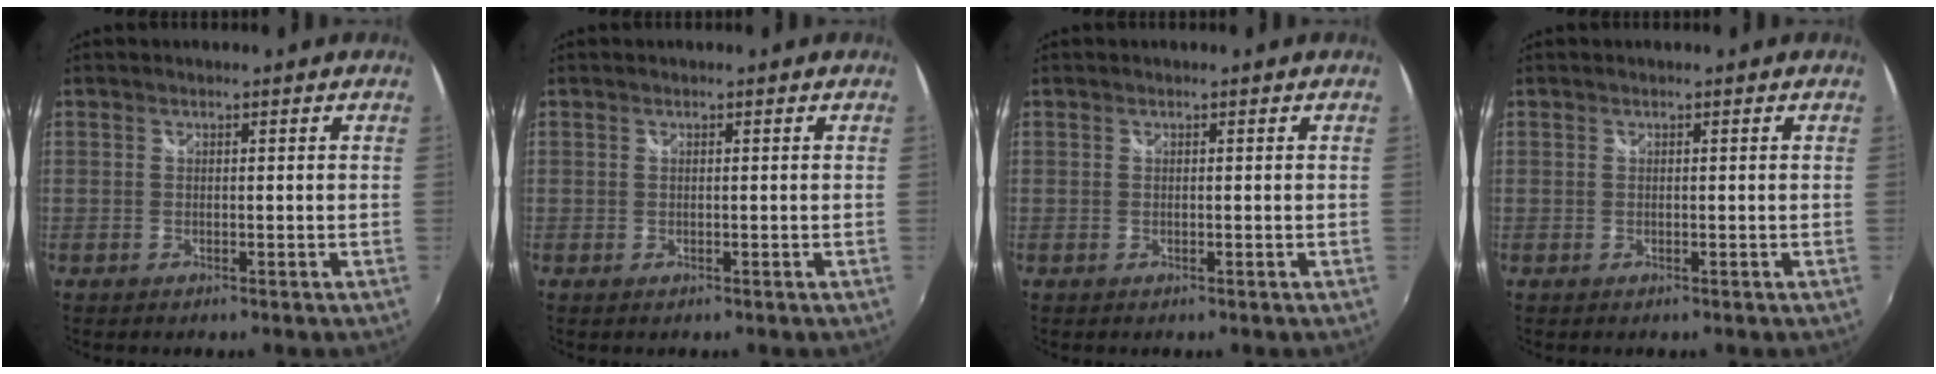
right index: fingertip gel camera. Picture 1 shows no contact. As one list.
[{"total": 0.0}, {"total": 0.0}, {"total": 0.0}]